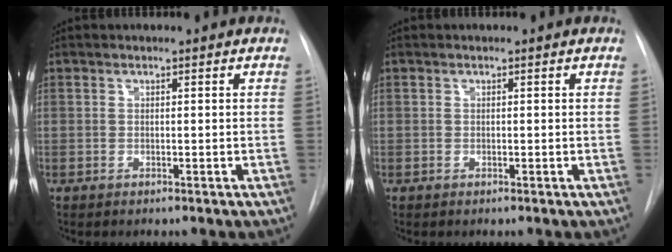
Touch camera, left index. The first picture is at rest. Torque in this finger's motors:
{"motor_torque": [-0.20, -0.10, -0.01, -0.01]}